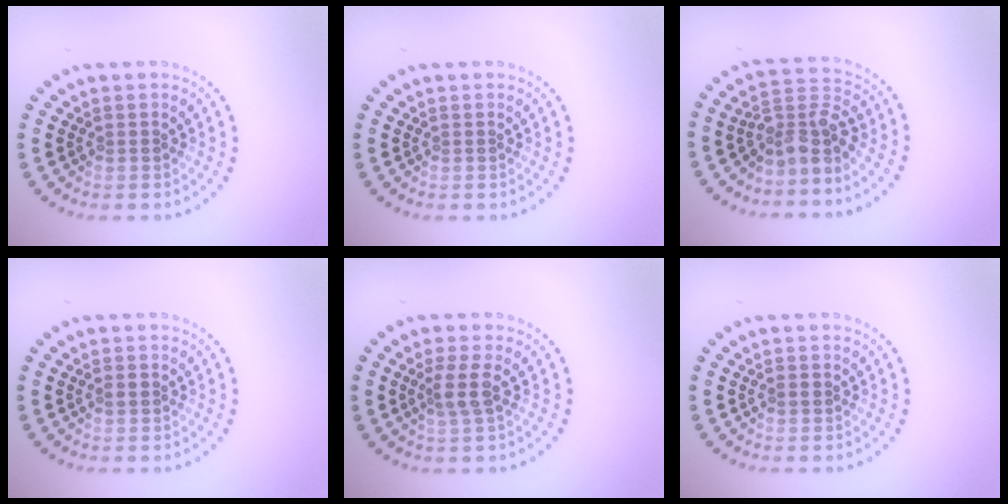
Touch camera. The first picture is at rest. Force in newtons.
{"total": 0.0}
{"total": 3.7, "press": 2.8, "slide": 2.4}
{"total": 1.0, "press": 1.0, "slide": 0.1}
{"total": 2.1, "press": 1.7, "slide": 1.1}
{"total": 0.7, "press": 0.7, "slide": 0.2}